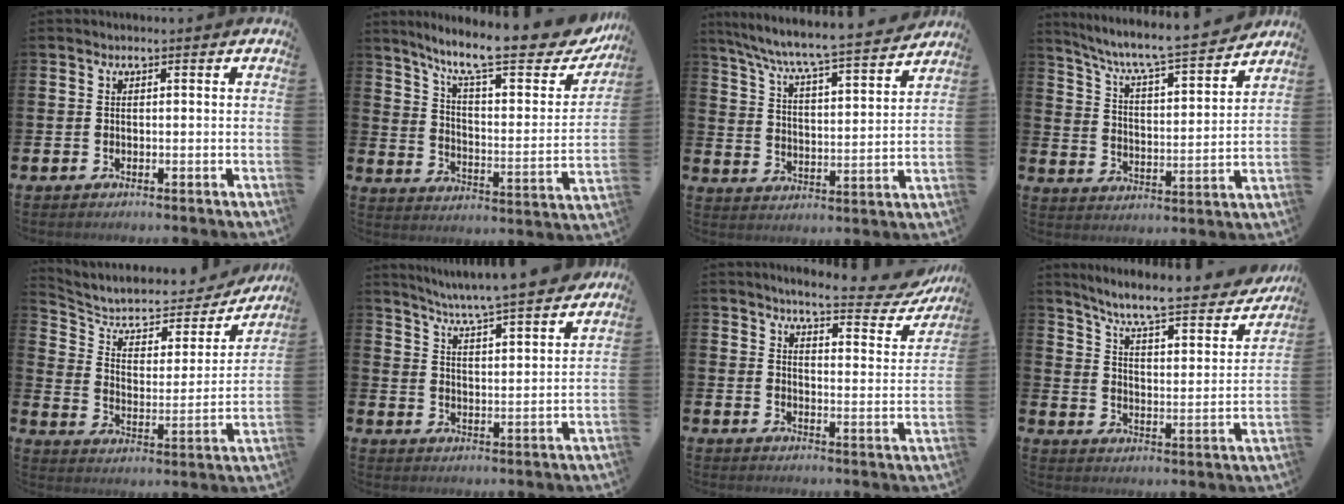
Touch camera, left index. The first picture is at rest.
{"total": 12.3, "force": [10.0, 2.5, 6.8], "torque": [-0.137, -0.070, 0.160]}
{"total": 7.6, "force": [7.2, 0.2, 2.4], "torque": [-0.079, -0.059, 0.120]}
{"total": 7.3, "force": [6.9, 0.3, 2.6], "torque": [-0.081, -0.057, 0.113]}
{"total": 7.7, "force": [6.5, 3.2, 2.7], "torque": [-0.080, -0.048, 0.107]}
{"total": 7.0, "force": [6.7, -0.5, 1.9], "torque": [-0.063, -0.053, 0.114]}
{"total": 5.3, "force": [5.0, 0.7, 1.8], "torque": [-0.035, -0.042, 0.076]}
{"total": 7.6, "force": [6.7, 1.1, 3.4], "torque": [-0.094, -0.050, 0.106]}